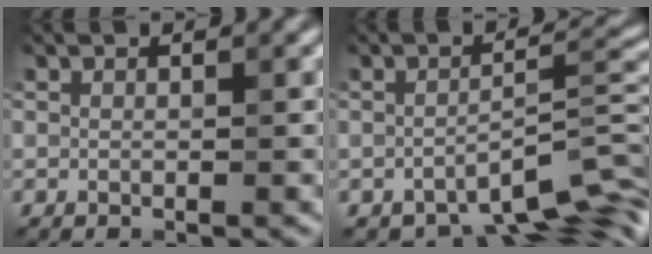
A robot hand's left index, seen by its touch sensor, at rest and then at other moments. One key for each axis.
{"total": 7.0, "fx": -4.7, "fy": 2.1, "fz": 4.7, "tx": -0.062, "ty": 0.000, "tz": -0.071}